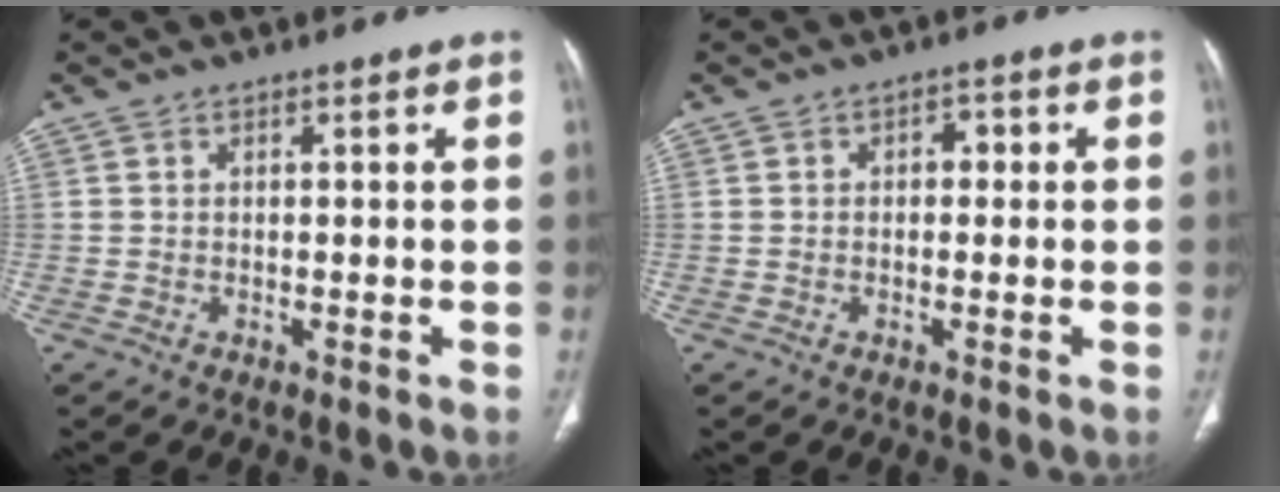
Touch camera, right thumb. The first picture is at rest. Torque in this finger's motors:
{"motor_torque": [1.54, 2.74, 0.43, -0.29, -0.03]}